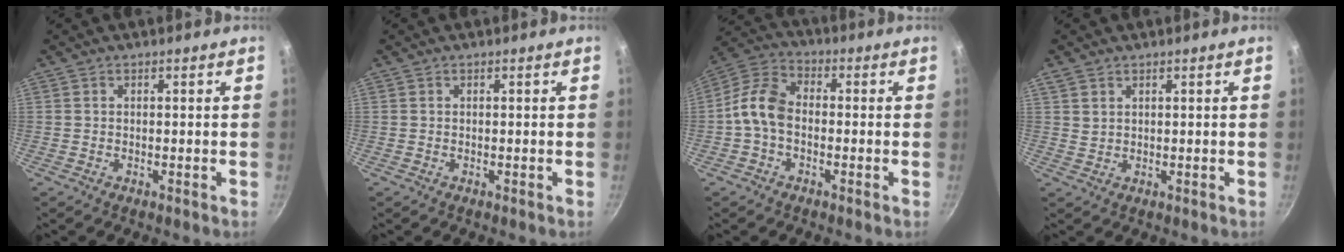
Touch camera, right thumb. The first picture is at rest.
{"total": 0.0}
{"total": 8.5, "force": [-1.4, 5.9, 5.9], "torque": [-0.106, 0.033, -0.046]}
{"total": 1.8, "force": [1.2, 1.1, 0.7], "torque": [-0.010, -0.005, 0.022]}